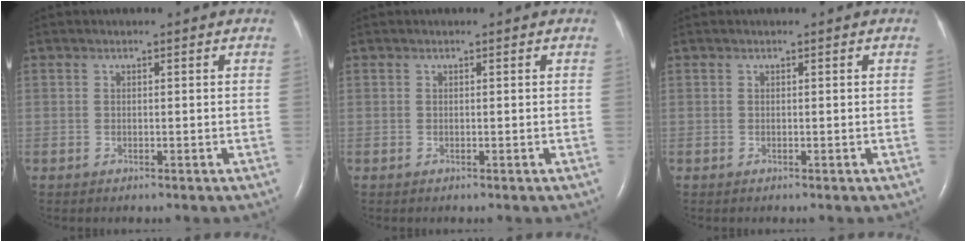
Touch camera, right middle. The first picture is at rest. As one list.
[{"total": 0.0}, {"total": 0.0}]